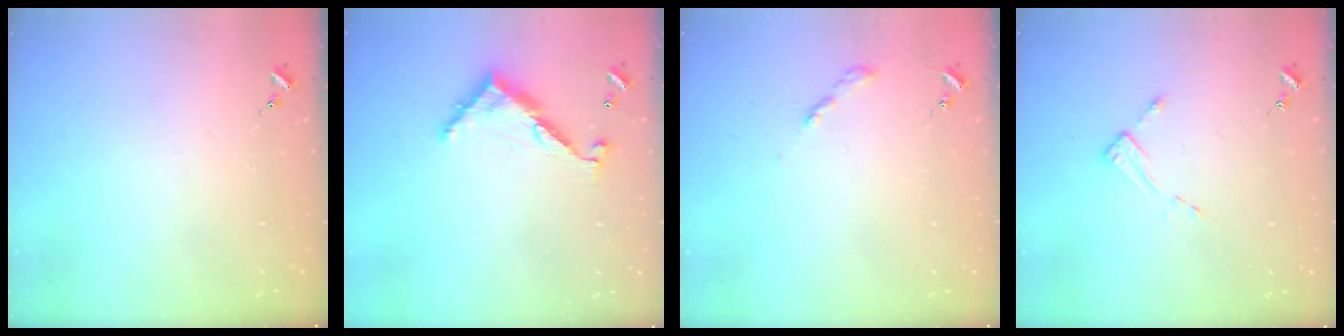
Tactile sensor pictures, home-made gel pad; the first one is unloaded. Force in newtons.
{"total": 9.0, "press": 9.0, "slide": 0.8}
{"total": 2.6, "press": 2.6, "slide": 0.3}
{"total": 2.8, "press": 2.7, "slide": 0.3}